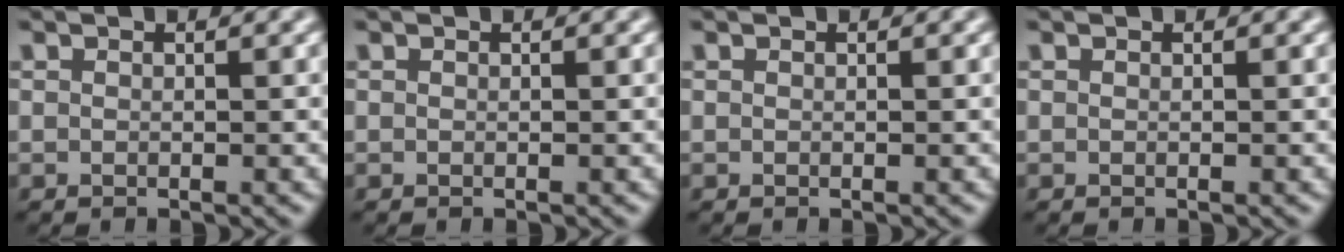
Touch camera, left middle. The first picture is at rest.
{"total": 0.0}
{"total": 0.0}
{"total": 0.0}